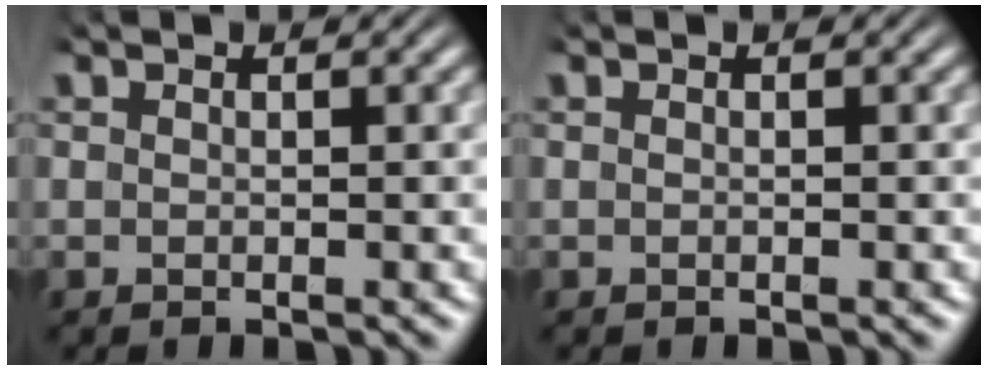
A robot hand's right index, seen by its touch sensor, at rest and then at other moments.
{"total": 0.0}